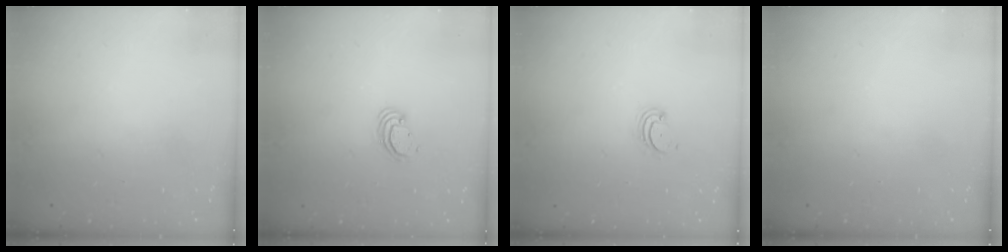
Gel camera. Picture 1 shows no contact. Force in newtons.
{"total": 3.6, "press": 3.6, "slide": 0.3}
{"total": 2.6, "press": 2.5, "slide": 0.3}
{"total": 0.0}